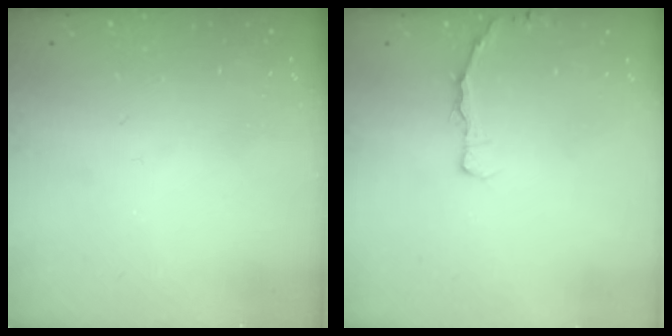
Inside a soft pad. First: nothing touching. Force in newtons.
{"total": 3.7, "press": 3.7, "slide": 0.6}